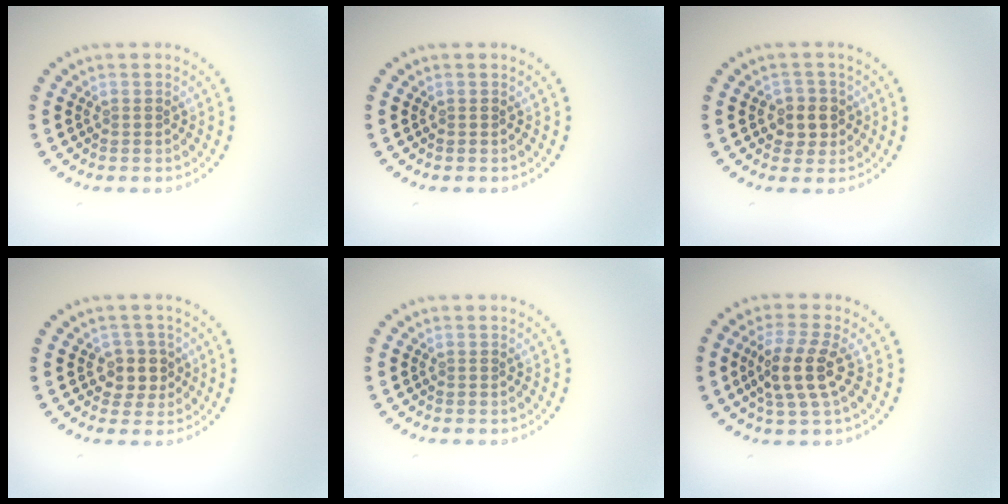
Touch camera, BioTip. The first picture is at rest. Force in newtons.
{"total": 0.0}
{"total": 2.5, "press": 2.2, "slide": 1.1}
{"total": 2.5, "press": 2.2, "slide": 1.2}
{"total": 0.0}
{"total": 3.8, "press": 3.4, "slide": 1.7}